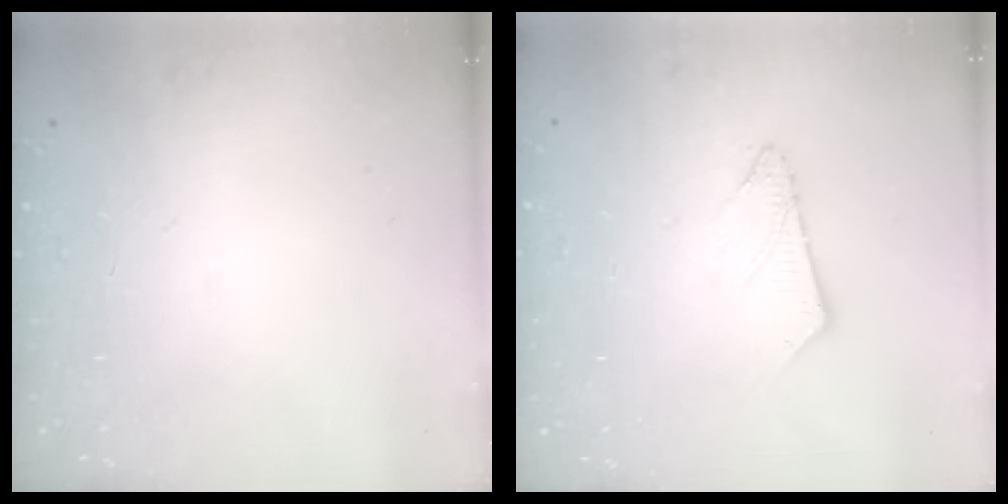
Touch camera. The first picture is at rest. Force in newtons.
{"total": 6.2, "press": 6.2, "slide": 0.6}